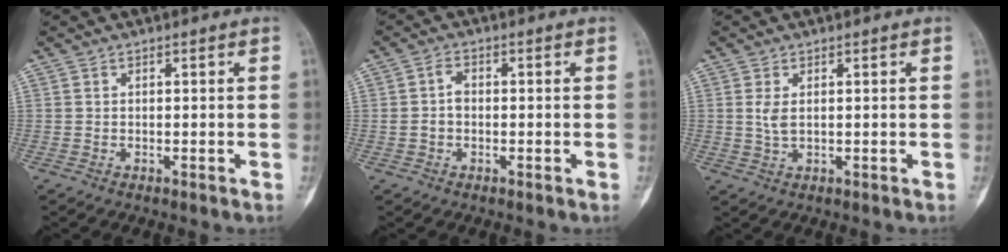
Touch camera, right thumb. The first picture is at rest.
{"total": 2.7, "force": [-0.3, 2.0, 1.9], "torque": [-0.032, 0.011, -0.010]}
{"total": 2.3, "force": [0.5, 1.0, 2.0], "torque": [-0.046, -0.002, 0.016]}